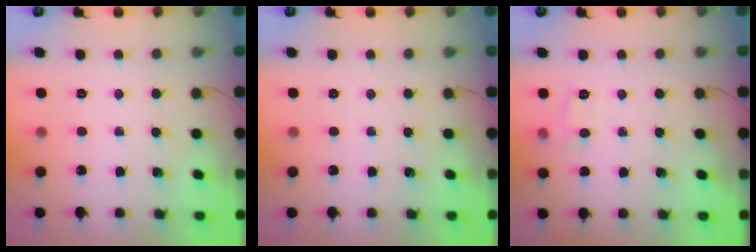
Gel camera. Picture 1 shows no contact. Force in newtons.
{"total": 0.0}
{"total": 7.1, "press": 6.9, "slide": 1.7}